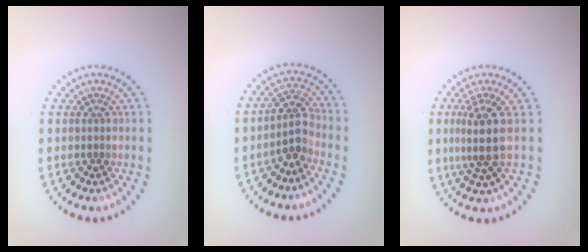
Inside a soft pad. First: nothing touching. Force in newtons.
{"total": 2.4, "press": 1.9, "slide": 1.5}
{"total": 3.3, "press": 2.5, "slide": 2.1}